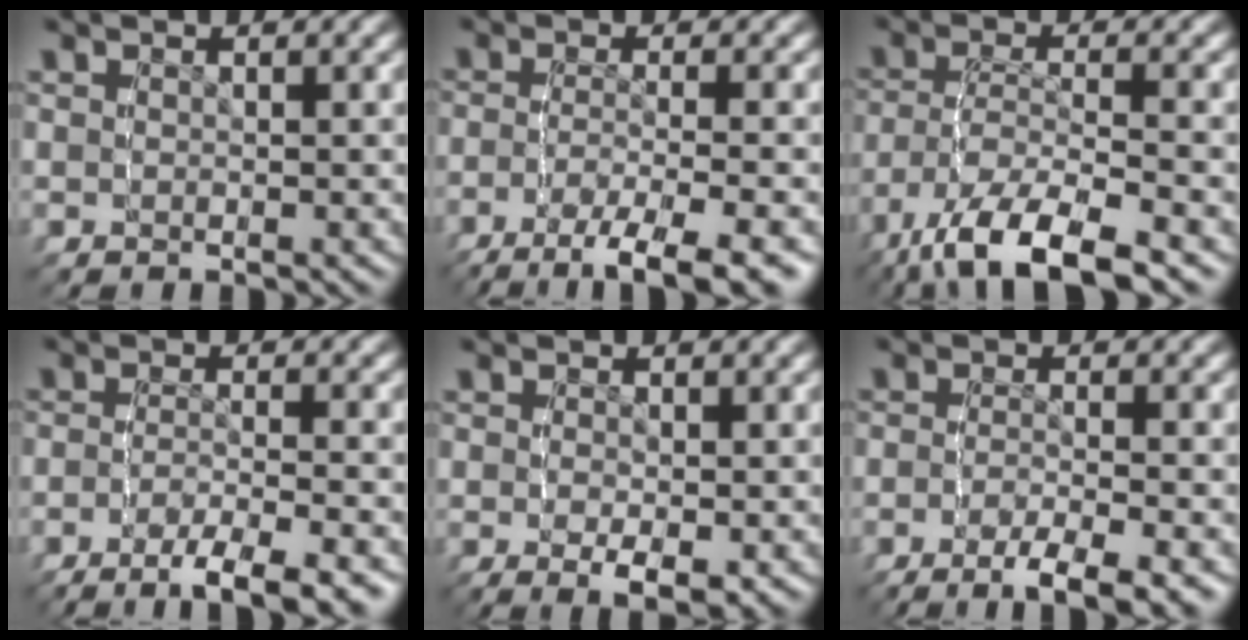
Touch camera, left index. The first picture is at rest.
{"total": 3.1, "force": [-2.8, -1.2, 0.8], "torque": [-0.013, 0.000, -0.045]}
{"total": 3.5, "force": [-2.4, 1.4, 2.2], "torque": [-0.061, 0.005, -0.033]}
{"total": 3.7, "force": [-3.2, -1.6, 0.7], "torque": [-0.001, 0.006, -0.058]}
{"total": 0.8, "force": [0.5, -0.6, 0.0], "torque": [0.010, 0.006, 0.008]}
{"total": 3.3, "force": [-2.4, -2.2, 0.0], "torque": [0.014, 0.009, -0.045]}